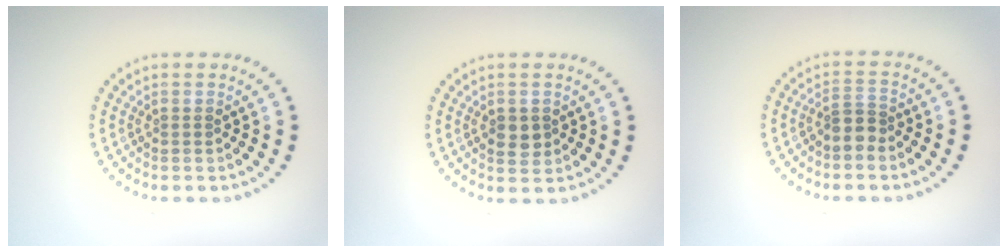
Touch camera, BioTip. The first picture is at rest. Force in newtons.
{"total": 1.9, "press": 1.8, "slide": 0.2}
{"total": 2.0, "press": 1.6, "slide": 1.2}